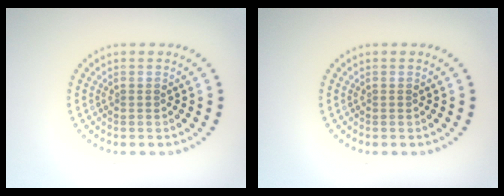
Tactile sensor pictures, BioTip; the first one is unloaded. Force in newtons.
{"total": 0.0}